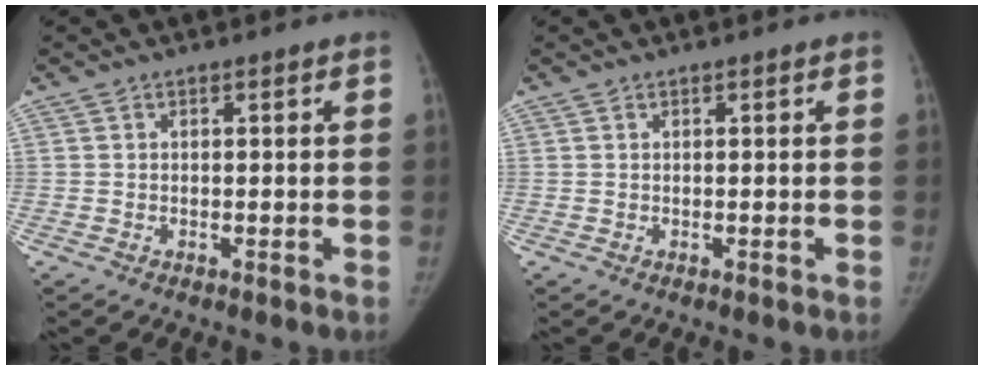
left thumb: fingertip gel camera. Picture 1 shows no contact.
{"total": 0.0}